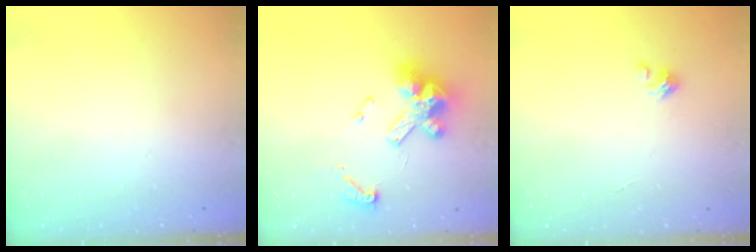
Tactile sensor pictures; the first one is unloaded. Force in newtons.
{"total": 14.5, "press": 14.5, "slide": 0.9}
{"total": 1.5, "press": 1.5, "slide": 0.1}